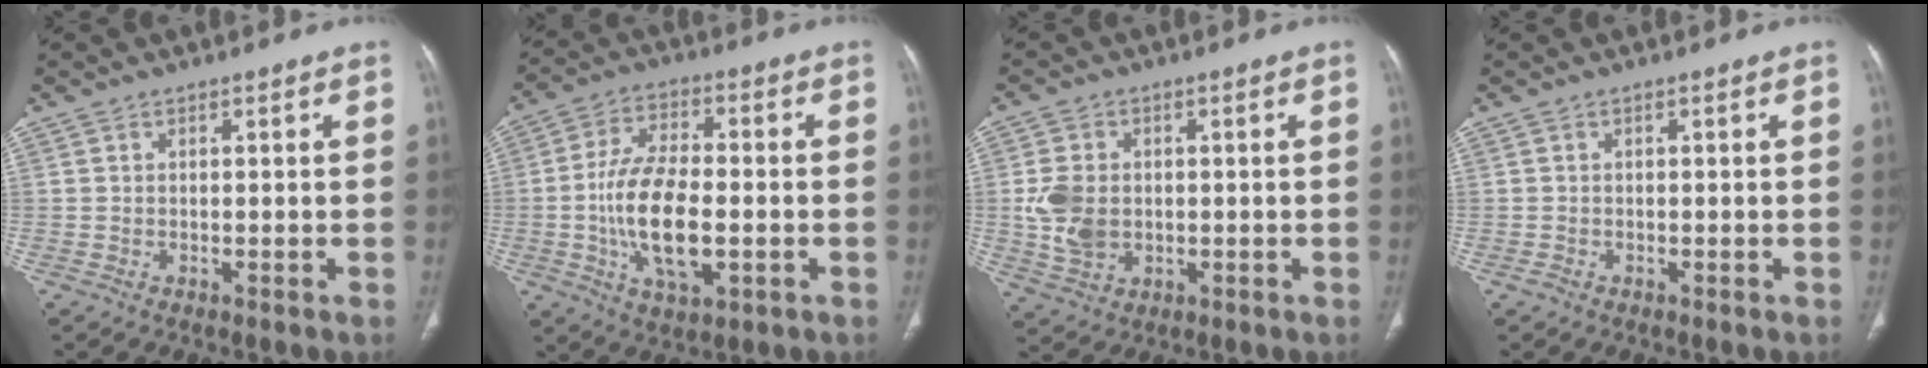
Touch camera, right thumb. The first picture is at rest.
{"total": 14.8, "force": [-2.5, 7.0, 12.8], "torque": [-0.234, 0.007, -0.041]}
{"total": 7.7, "force": [-0.1, 5.8, 5.1], "torque": [-0.095, 0.000, 0.007]}
{"total": 0.7, "force": [-0.4, 0.6, 0.1], "torque": [-0.002, 0.001, -0.009]}